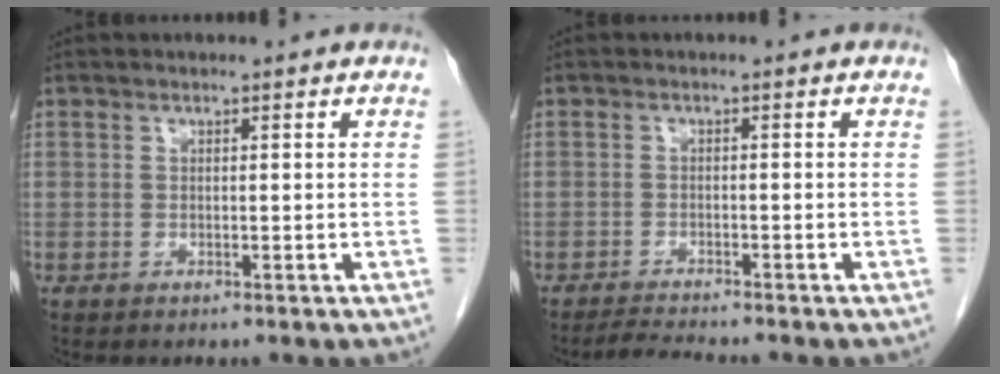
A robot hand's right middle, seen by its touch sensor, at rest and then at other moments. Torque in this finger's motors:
{"motor_torque": [0.17, -0.13, 0.00, 0.00]}